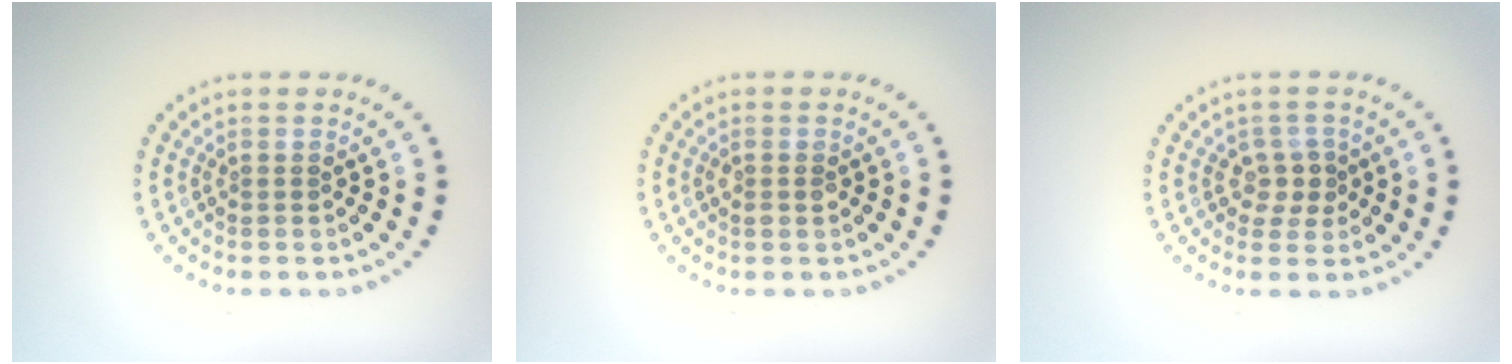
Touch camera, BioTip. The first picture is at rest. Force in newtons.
{"total": 1.1, "press": 1.1, "slide": 0.2}
{"total": 2.1, "press": 1.9, "slide": 1.0}